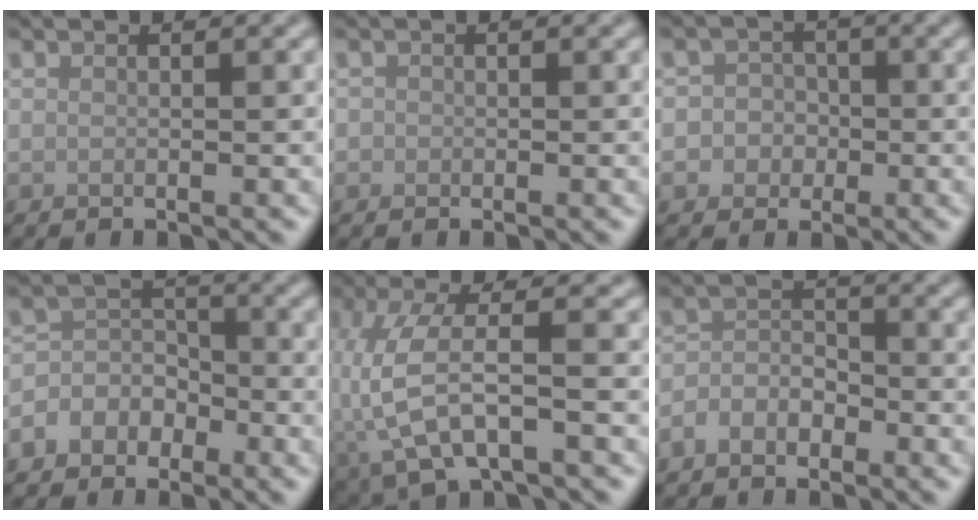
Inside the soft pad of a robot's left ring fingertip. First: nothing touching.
{"total": 0.7, "force": [-0.1, 0.7, 0.0], "torque": [0.007, -0.005, -0.002]}
{"total": 3.6, "force": [-0.7, 3.4, 0.7], "torque": [0.018, 0.012, -0.033]}
{"total": 4.8, "force": [-2.4, 4.0, 1.1], "torque": [0.007, 0.012, -0.067]}
{"total": 6.4, "force": [-2.0, 2.2, 5.7], "torque": [-0.138, -0.003, -0.042]}
{"total": 2.6, "force": [-1.7, 1.6, 1.3], "torque": [-0.024, 0.007, -0.036]}